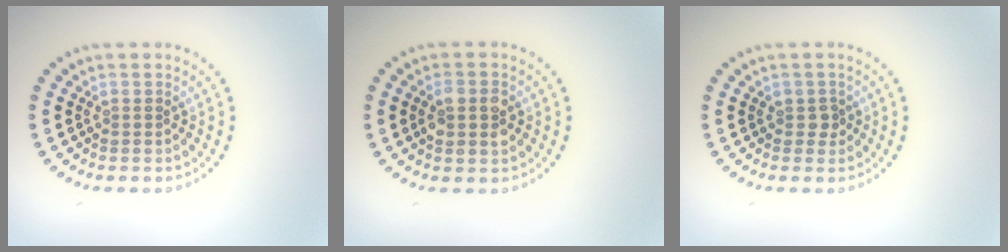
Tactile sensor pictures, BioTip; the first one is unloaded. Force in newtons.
{"total": 2.7, "press": 2.7, "slide": 0.2}
{"total": 0.9, "press": 0.8, "slide": 0.3}